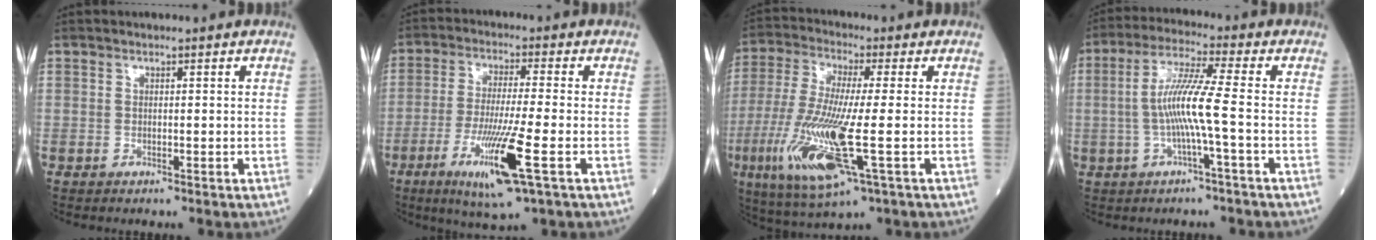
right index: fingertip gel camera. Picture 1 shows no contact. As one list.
[{"total": 11.7, "force": [-4.6, 0.0, 10.8], "torque": [-0.211, -0.030, -0.082]}, {"total": 16.1, "force": [-4.1, 1.9, 15.5], "torque": [-0.338, -0.033, -0.072]}, {"total": 8.1, "force": [-1.2, -0.7, 8.0], "torque": [-0.159, 0.010, -0.026]}]